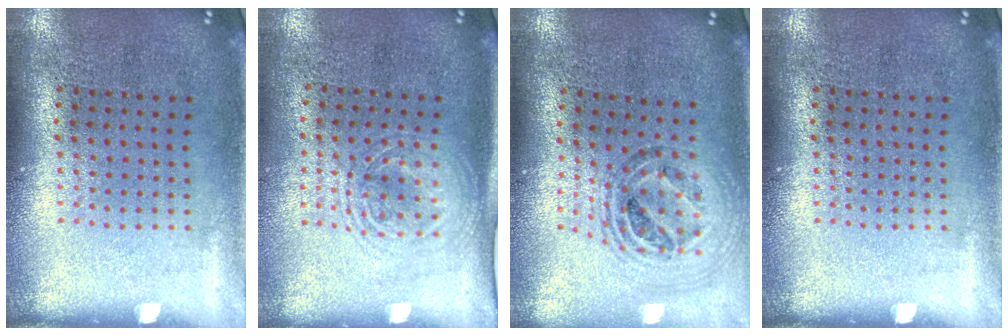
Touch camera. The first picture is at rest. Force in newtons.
{"total": 1.5, "press": 1.3, "slide": 0.7}
{"total": 1.2, "press": 1.1, "slide": 0.4}
{"total": 0.0}